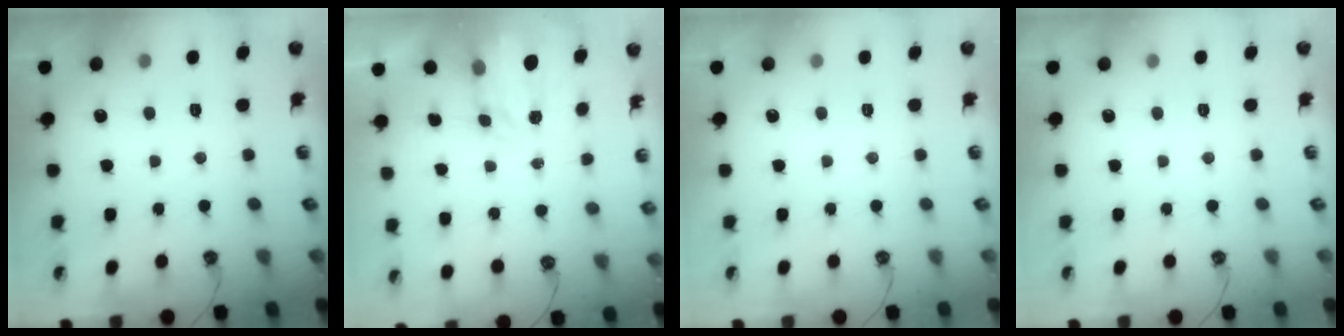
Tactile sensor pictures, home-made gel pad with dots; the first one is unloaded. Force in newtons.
{"total": 3.6, "press": 3.6, "slide": 0.5}
{"total": 0.0}
{"total": 0.0}